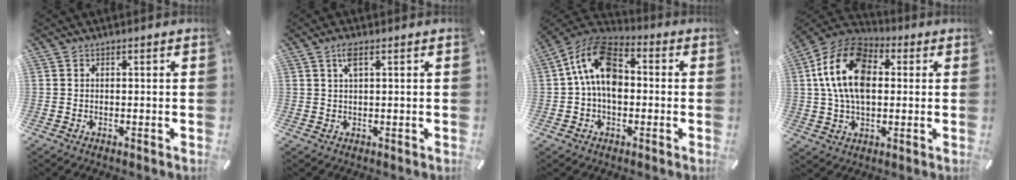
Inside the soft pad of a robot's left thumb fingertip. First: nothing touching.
{"total": 2.9, "force": [1.2, 0.7, 2.5], "torque": [-0.054, 0.005, 0.020]}
{"total": 13.4, "force": [1.0, 9.0, 9.8], "torque": [-0.202, 0.004, 0.018]}
{"total": 16.1, "force": [2.1, 11.2, 11.5], "torque": [-0.238, 0.012, 0.038]}